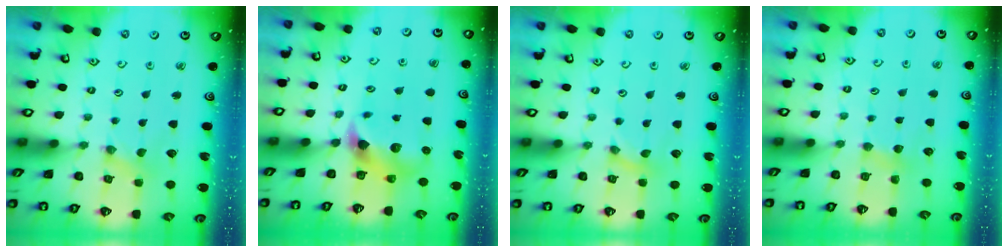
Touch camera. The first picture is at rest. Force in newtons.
{"total": 6.9, "press": 6.8, "slide": 1.1}
{"total": 0.0}
{"total": 3.7, "press": 3.7, "slide": 0.4}